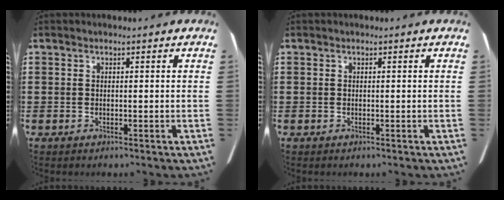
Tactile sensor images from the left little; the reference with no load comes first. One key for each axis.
{"total": 0.0}